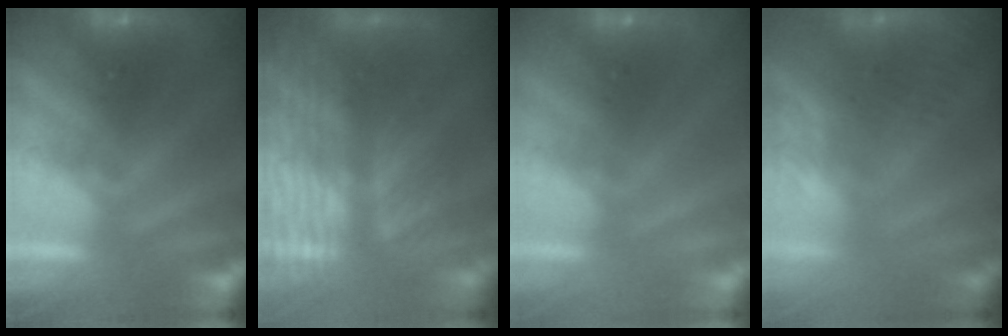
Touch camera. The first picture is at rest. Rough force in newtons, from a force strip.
{"total": 7.8}
{"total": 2.9}
{"total": 3.4}